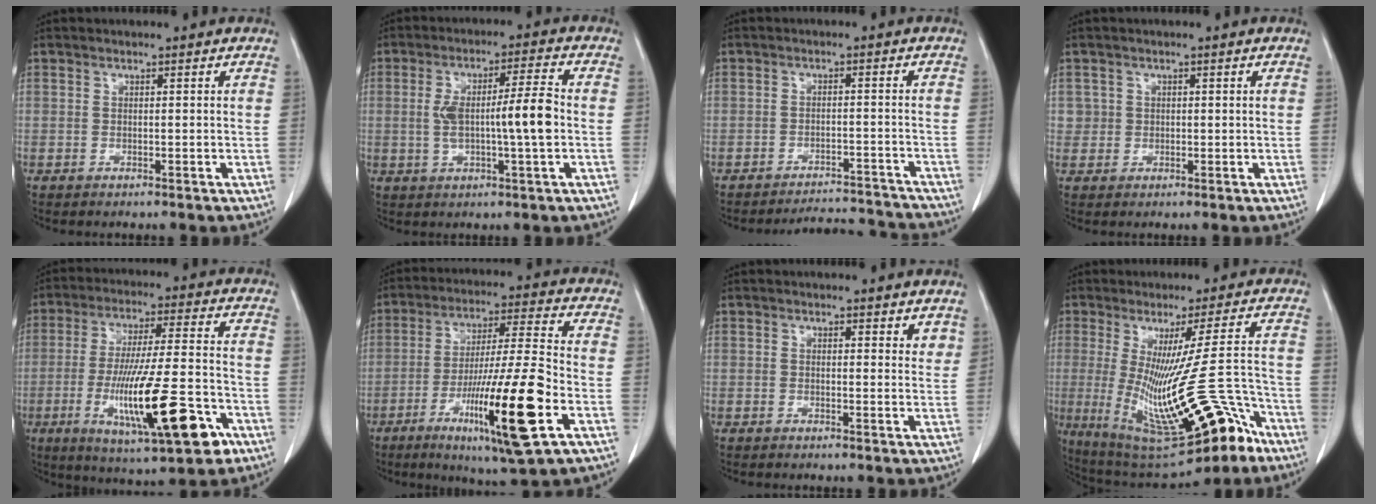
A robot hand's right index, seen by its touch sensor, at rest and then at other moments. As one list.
[{"total": 9.4, "force": [-0.6, 0.7, 9.3], "torque": [-0.165, 0.013, -0.012]}, {"total": 7.7, "force": [-7.6, 0.9, -0.9], "torque": [0.020, 0.019, -0.101]}, {"total": 2.0, "force": [0.4, 2.0, -0.1], "torque": [0.017, 0.003, 0.002]}, {"total": 18.7, "force": [-7.1, 2.6, 17.1], "torque": [-0.299, -0.023, -0.107]}, {"total": 18.1, "force": [-6.5, 0.3, 16.9], "torque": [-0.300, -0.027, -0.109]}, {"total": 2.7, "force": [2.4, 0.9, 0.9], "torque": [0.000, -0.011, 0.022]}, {"total": 20.1, "force": [-8.3, 3.7, 17.9], "torque": [-0.291, -0.030, -0.115]}]